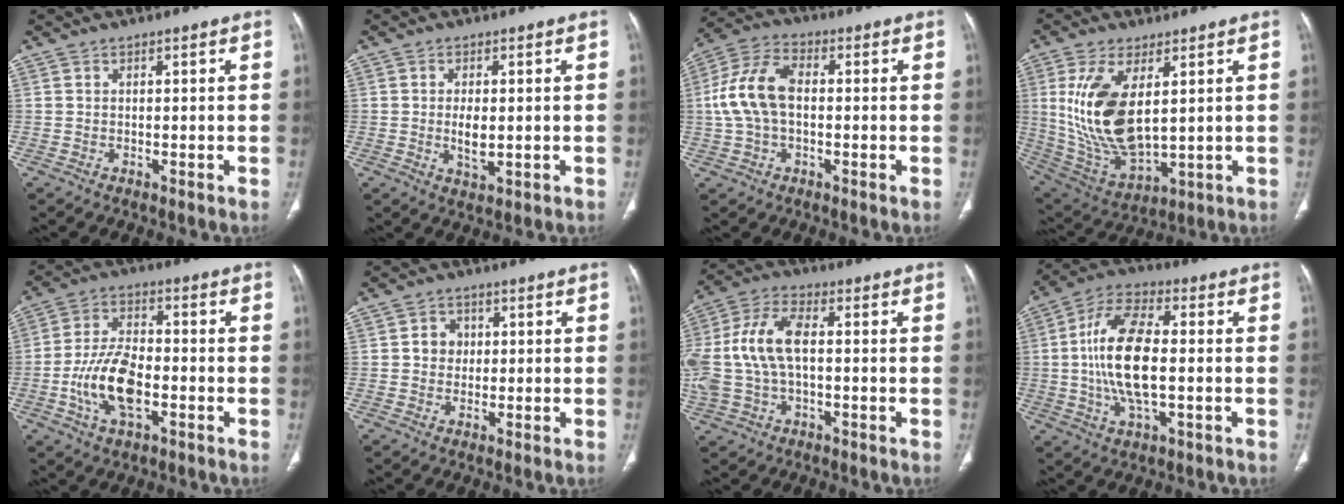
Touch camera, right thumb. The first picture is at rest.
{"total": 4.2, "force": [-0.1, 1.9, 3.7], "torque": [-0.068, -0.008, 0.002]}
{"total": 11.2, "force": [0.1, 6.8, 9.0], "torque": [-0.187, 0.030, -0.002]}
{"total": 16.9, "force": [3.6, 8.1, 14.3], "torque": [-0.283, -0.022, 0.092]}
{"total": 12.0, "force": [-3.3, 6.0, 9.8], "torque": [-0.186, 0.018, -0.063]}
{"total": 3.8, "force": [0.5, 3.4, 1.6], "torque": [-0.003, 0.005, 0.004]}
{"total": 14.4, "force": [0.4, 8.0, 11.9], "torque": [-0.265, 0.032, 0.006]}
{"total": 15.2, "force": [-0.5, 6.8, 13.6], "torque": [-0.271, 0.017, -0.011]}